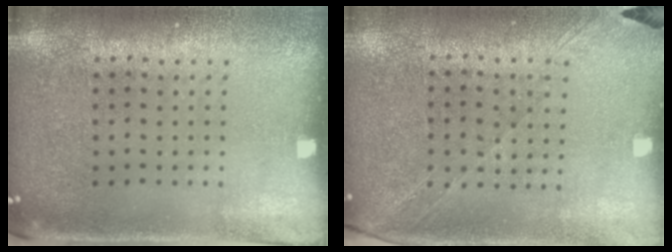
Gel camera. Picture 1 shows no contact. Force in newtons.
{"total": 1.4, "press": 1.2, "slide": 0.8}